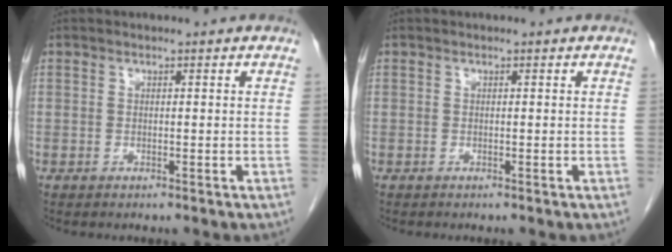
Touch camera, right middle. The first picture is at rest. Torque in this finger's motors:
{"motor_torque": [0.19, -0.05, 0.03, 0.00]}